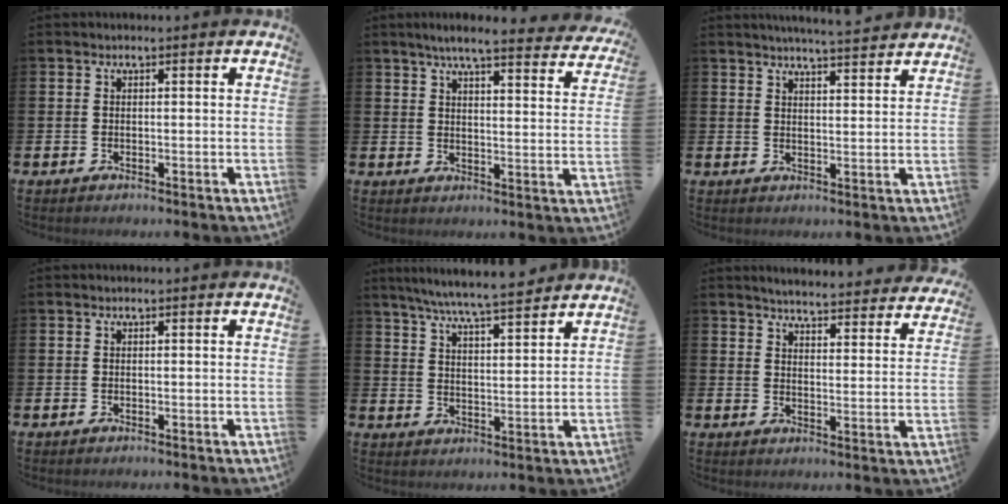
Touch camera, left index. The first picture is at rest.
{"total": 6.0, "force": [5.4, 0.5, 2.5], "torque": [-0.054, -0.032, 0.090]}
{"total": 4.7, "force": [4.6, -0.5, 0.7], "torque": [-0.020, -0.024, 0.081]}
{"total": 0.0}
{"total": 7.4, "force": [7.0, 0.1, 2.4], "torque": [-0.063, -0.040, 0.123]}
{"total": 5.0, "force": [5.0, 0.2, 0.7], "torque": [-0.027, -0.037, 0.085]}